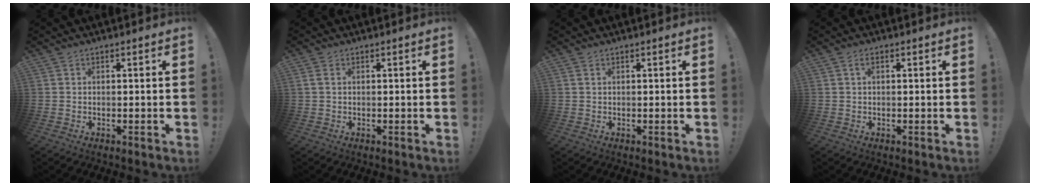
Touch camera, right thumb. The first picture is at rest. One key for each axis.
{"total": 1.5, "fx": 0.6, "fy": 0.9, "fz": 1.0, "tx": -0.027, "ty": 0.007, "tz": 0.013}
{"total": 0.7, "fx": 0.4, "fy": 0.4, "fz": 0.5, "tx": -0.015, "ty": 0.003, "tz": 0.009}
{"total": 1.3, "fx": 0.1, "fy": 0.6, "fz": 1.2, "tx": -0.016, "ty": 0.001, "tz": 0.000}